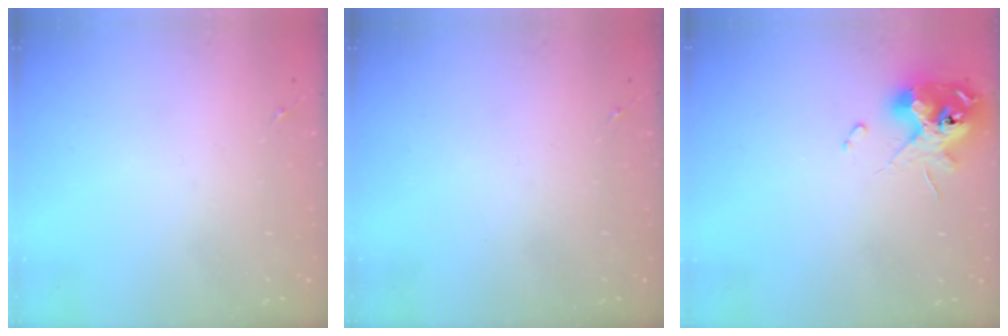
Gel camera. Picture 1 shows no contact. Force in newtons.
{"total": 0.0}
{"total": 12.4, "press": 12.2, "slide": 1.8}